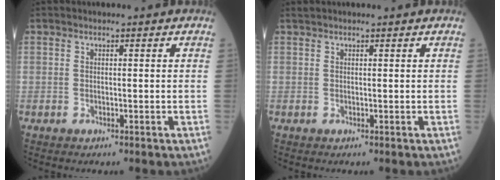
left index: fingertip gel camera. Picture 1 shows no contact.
{"total": 1.2, "force": [1.2, 0.0, 0.3], "torque": [-0.010, 0.017, 0.025]}